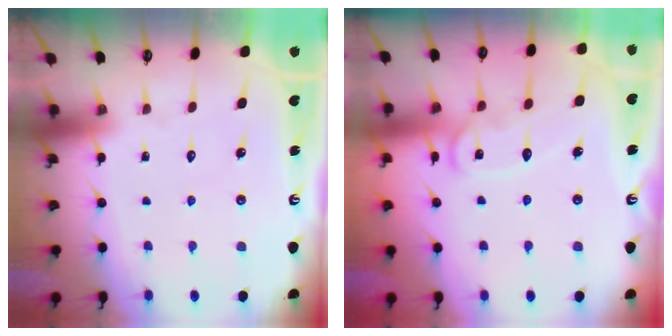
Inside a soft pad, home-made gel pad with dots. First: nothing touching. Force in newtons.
{"total": 11.5, "press": 11.4, "slide": 1.1}